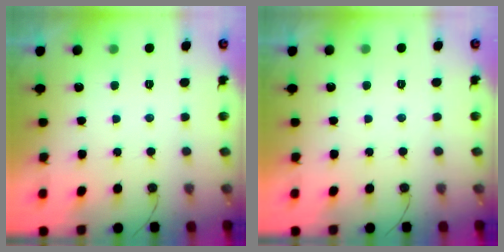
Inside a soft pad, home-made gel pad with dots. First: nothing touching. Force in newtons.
{"total": 1.7, "press": 1.7, "slide": 0.1}